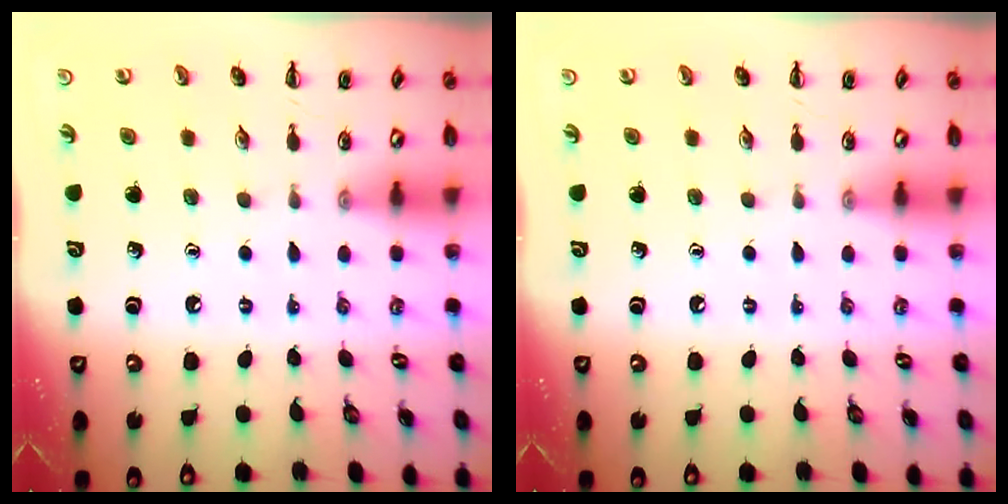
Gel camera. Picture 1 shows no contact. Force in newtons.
{"total": 0.0}